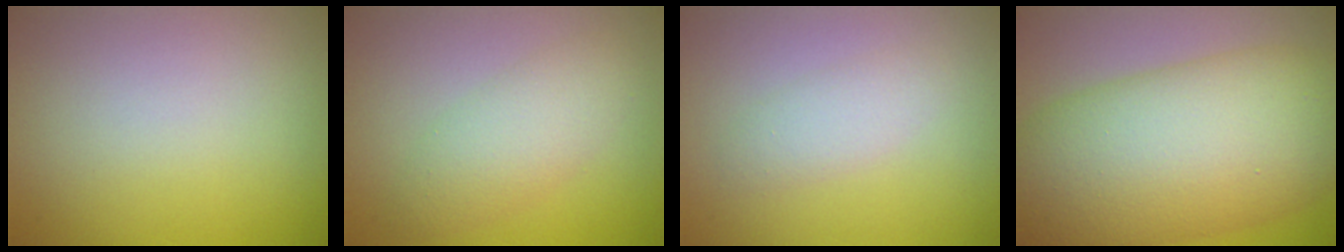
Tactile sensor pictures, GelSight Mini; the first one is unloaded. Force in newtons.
{"total": 2.3, "press": 2.3, "slide": 0.2}
{"total": 1.9, "press": 1.9, "slide": 0.1}
{"total": 13.4, "press": 13.4, "slide": 0.3}